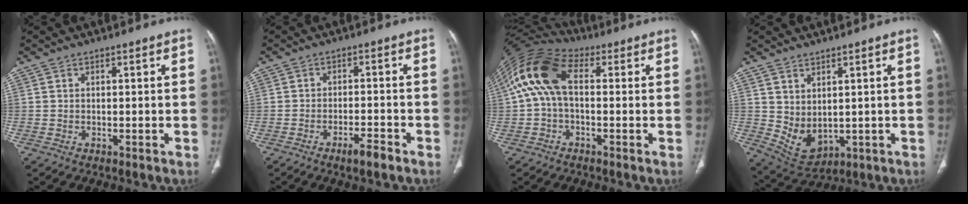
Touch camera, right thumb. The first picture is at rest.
{"total": 4.2, "force": [-2.8, 0.9, 2.9], "torque": [-0.052, 0.015, -0.047]}
{"total": 12.7, "force": [1.4, 7.4, 10.2], "torque": [-0.211, 0.038, 0.012]}
{"total": 6.7, "force": [1.1, 4.1, 5.1], "torque": [-0.080, -0.016, 0.050]}